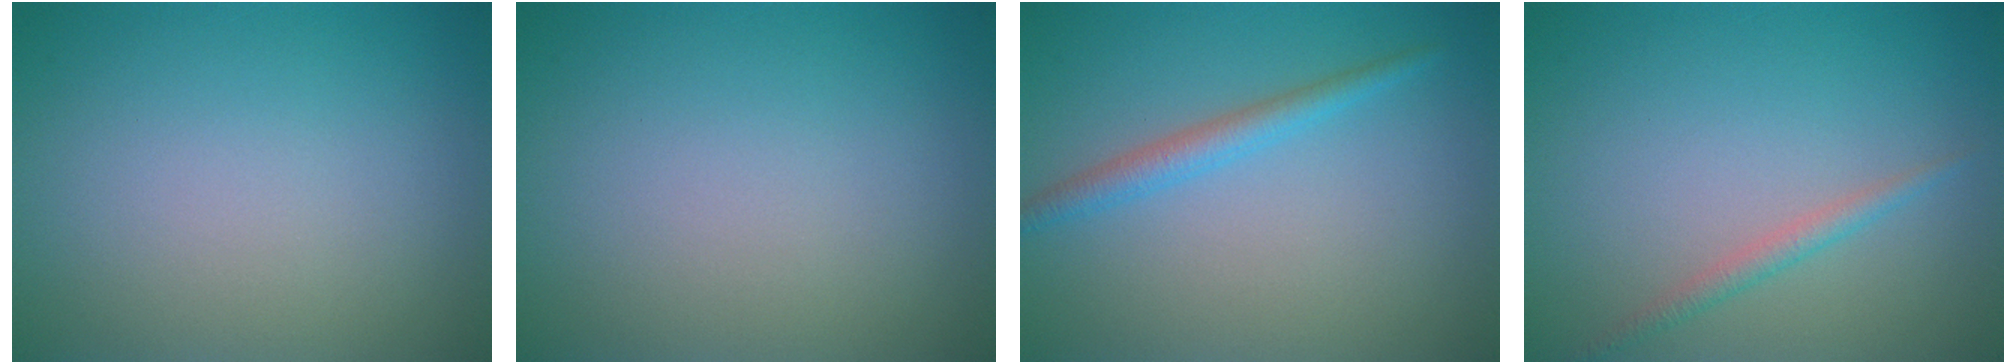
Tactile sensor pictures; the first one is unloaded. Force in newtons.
{"total": 0.0}
{"total": 2.0, "press": 2.0, "slide": 0.1}
{"total": 1.4, "press": 1.4, "slide": 0.0}